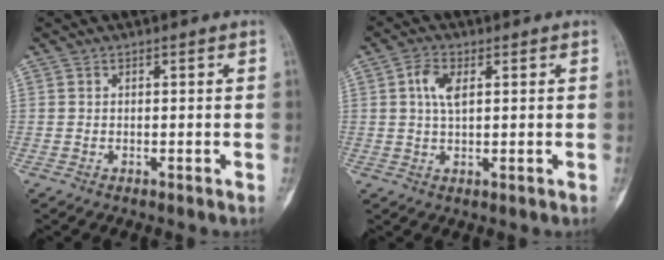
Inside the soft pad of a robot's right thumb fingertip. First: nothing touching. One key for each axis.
{"total": 4.7, "fx": 1.3, "fy": 2.2, "fz": 3.9, "tx": -0.080, "ty": -0.001, "tz": 0.021}